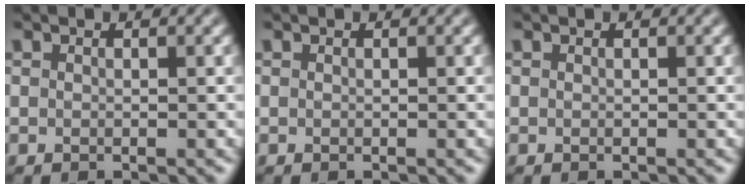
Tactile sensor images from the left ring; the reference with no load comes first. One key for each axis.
{"total": 0.0}
{"total": 0.0}